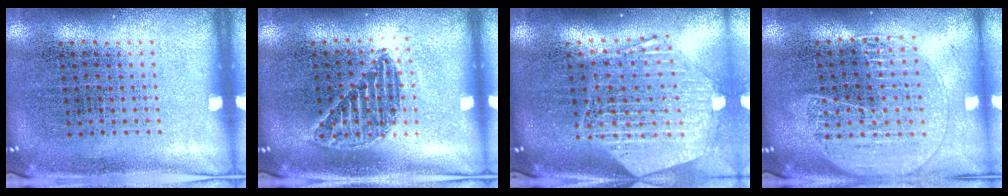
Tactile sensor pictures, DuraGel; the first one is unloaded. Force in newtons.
{"total": 1.2, "press": 1.1, "slide": 0.4}
{"total": 2.9, "press": 2.3, "slide": 1.7}
{"total": 1.7, "press": 1.5, "slide": 0.6}